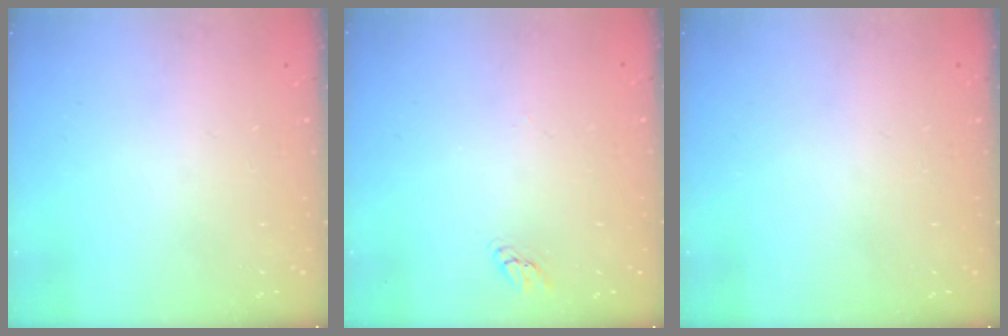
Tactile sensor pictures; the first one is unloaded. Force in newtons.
{"total": 2.2, "press": 2.2, "slide": 0.2}
{"total": 0.0}